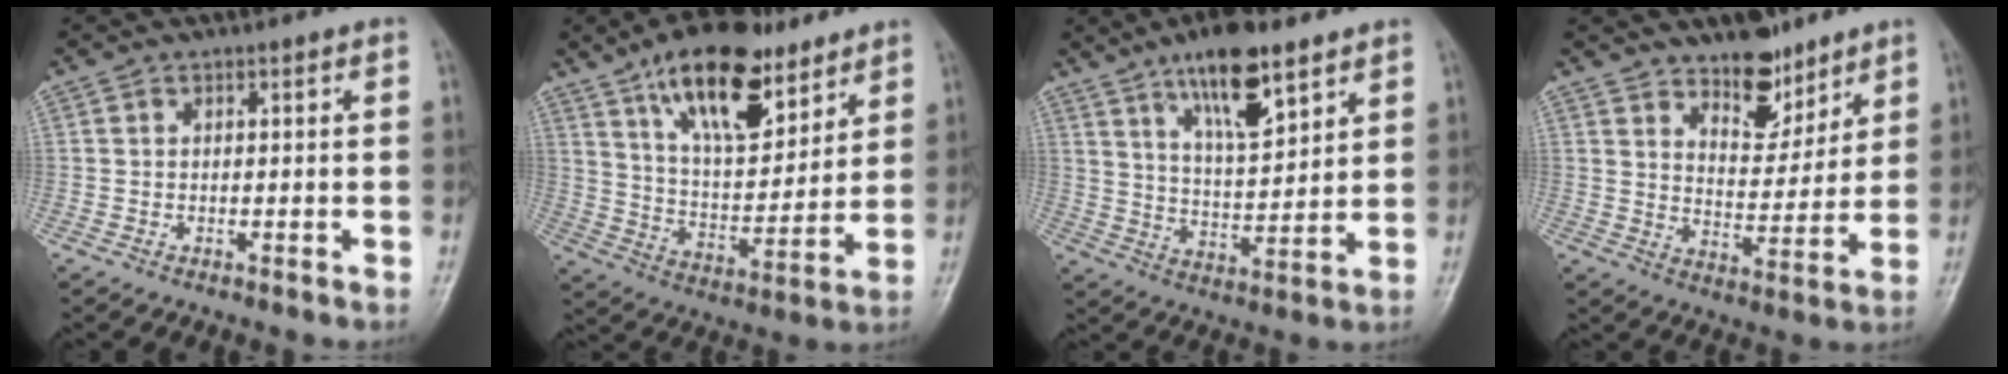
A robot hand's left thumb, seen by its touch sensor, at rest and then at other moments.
{"total": 19.2, "force": [11.9, 8.4, 12.5], "torque": [-0.162, -0.056, 0.208]}
{"total": 13.4, "force": [8.3, 4.5, 9.5], "torque": [-0.137, -0.046, 0.144]}
{"total": 10.1, "force": [7.4, 4.9, 4.7], "torque": [-0.042, -0.056, 0.125]}